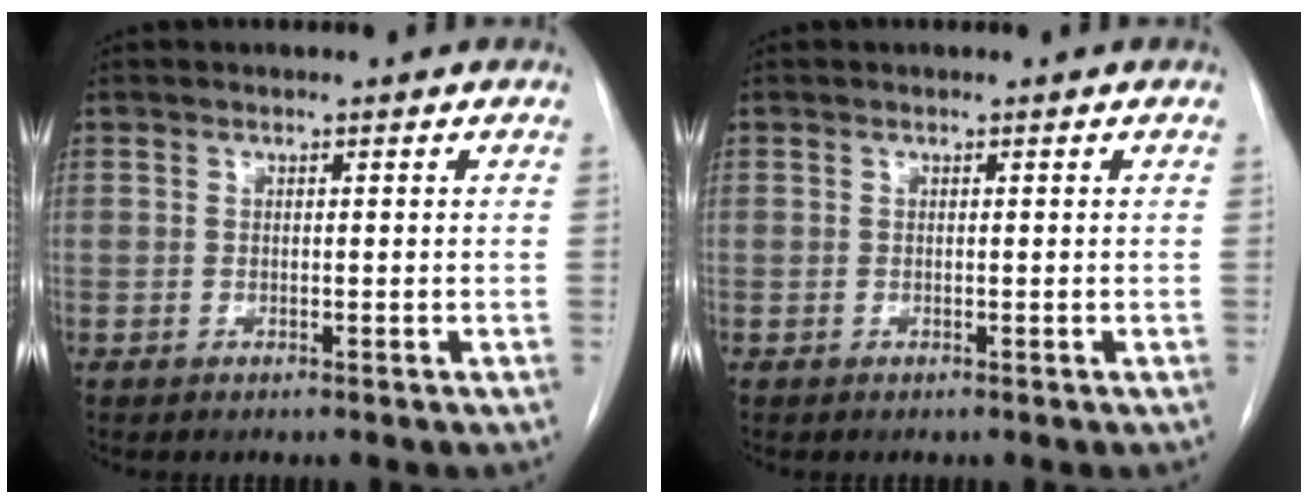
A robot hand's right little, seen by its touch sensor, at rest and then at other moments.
{"total": 0.0}